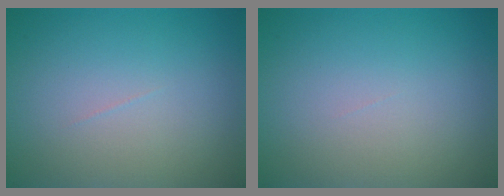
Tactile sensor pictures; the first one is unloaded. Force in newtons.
{"total": 0.0}